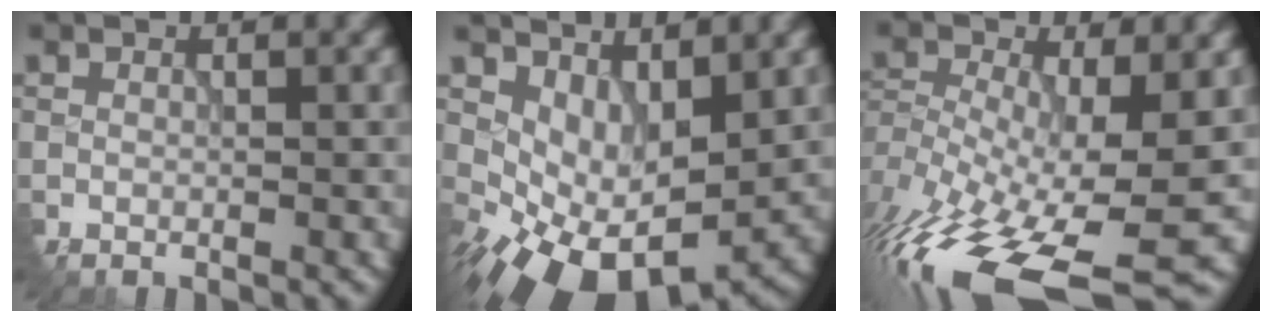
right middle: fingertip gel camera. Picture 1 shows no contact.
{"total": 8.4, "force": [-0.4, 5.4, 6.5], "torque": [-0.110, -0.028, 0.017]}
{"total": 15.3, "force": [-7.0, 6.1, 12.1], "torque": [-0.252, -0.015, -0.099]}